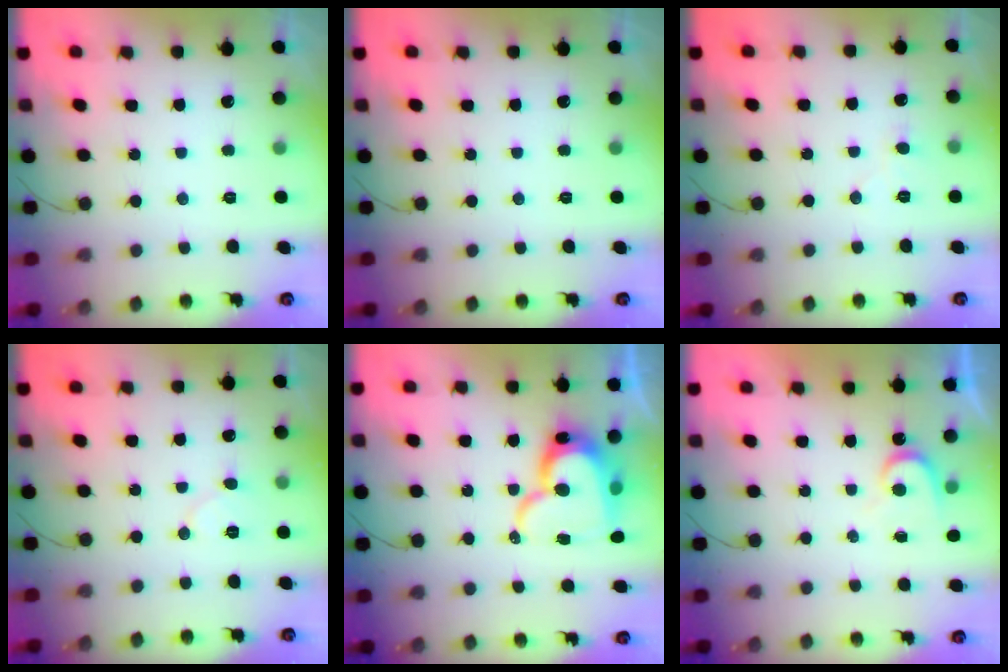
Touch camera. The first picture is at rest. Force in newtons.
{"total": 0.0}
{"total": 5.8, "press": 5.7, "slide": 0.5}
{"total": 6.3, "press": 6.3, "slide": 0.7}
{"total": 17.2, "press": 17.2, "slide": 1.8}
{"total": 5.1, "press": 5.0, "slide": 0.4}